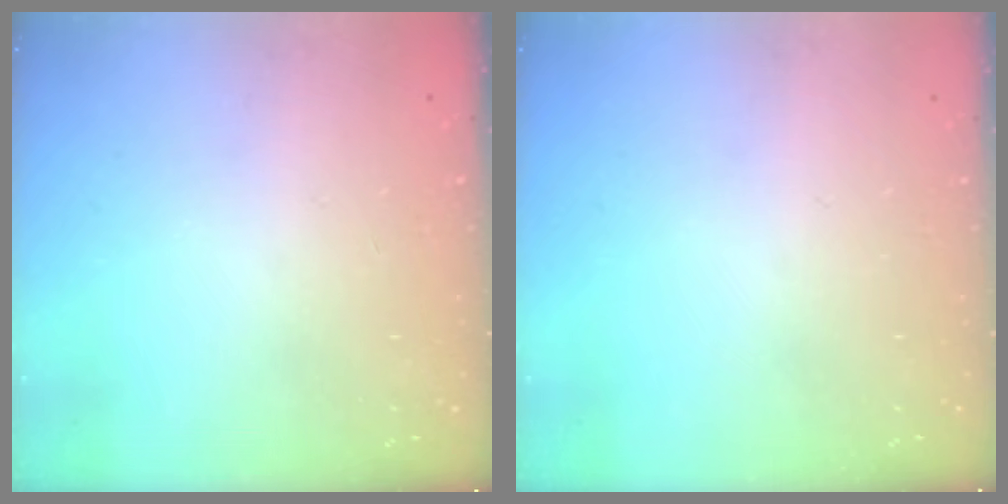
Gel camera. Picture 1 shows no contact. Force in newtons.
{"total": 0.0}